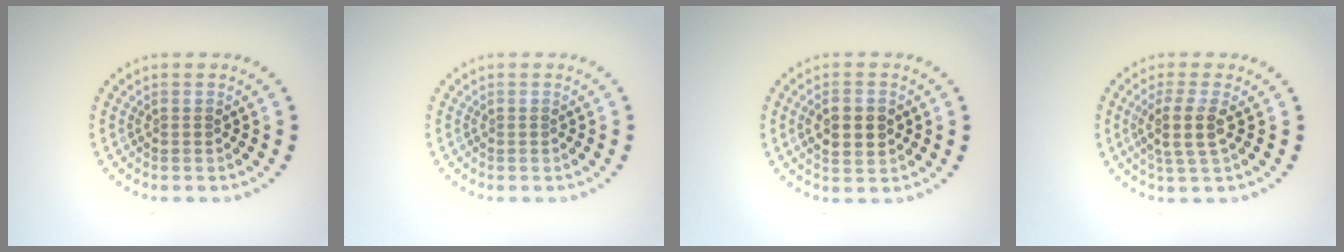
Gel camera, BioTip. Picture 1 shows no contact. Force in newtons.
{"total": 0.0}
{"total": 3.2, "press": 3.2, "slide": 0.1}
{"total": 2.8, "press": 2.4, "slide": 1.5}